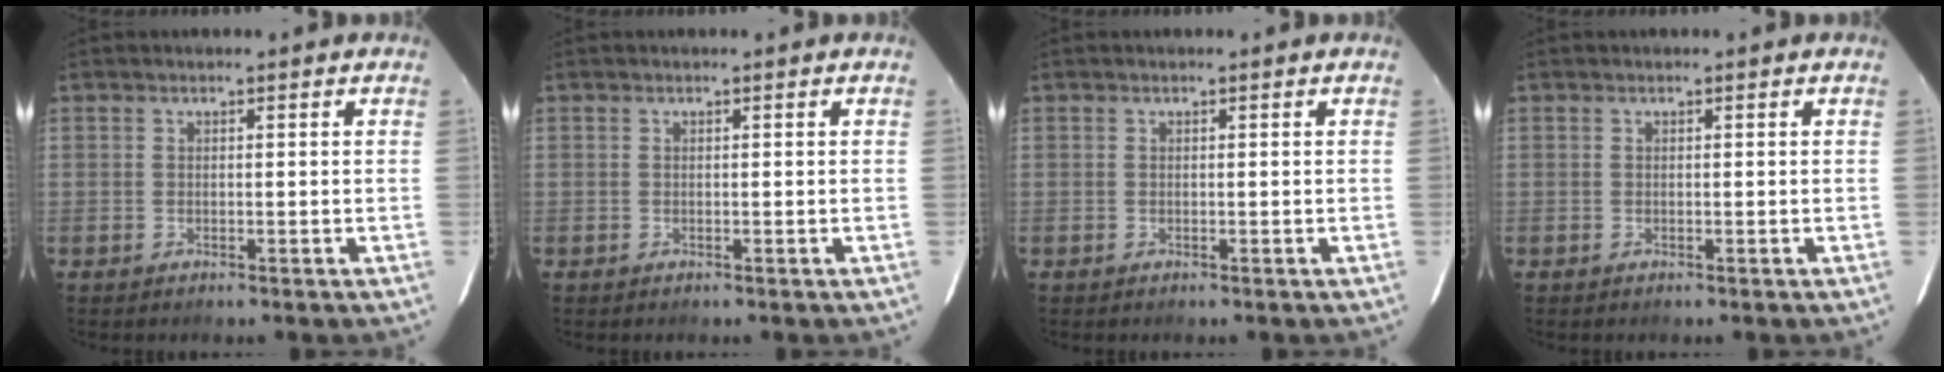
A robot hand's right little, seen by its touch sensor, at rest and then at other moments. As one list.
[{"total": 0.0}, {"total": 0.0}, {"total": 0.0}]